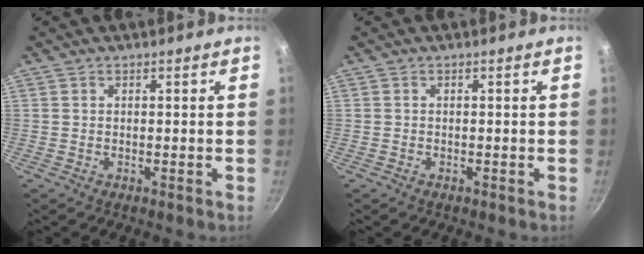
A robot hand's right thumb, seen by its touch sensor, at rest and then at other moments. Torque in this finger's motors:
{"motor_torque": [-0.13, -0.03, -0.12, -0.01, 0.01]}